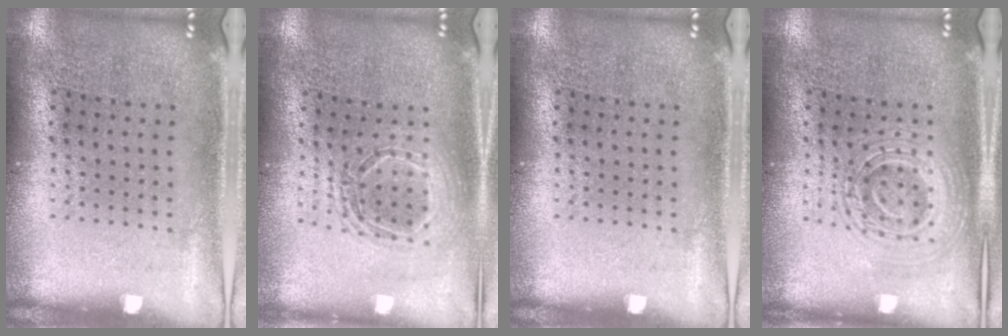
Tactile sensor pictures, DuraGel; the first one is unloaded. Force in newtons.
{"total": 1.7, "press": 1.4, "slide": 0.9}
{"total": 0.0}
{"total": 2.1, "press": 2.1, "slide": 0.4}